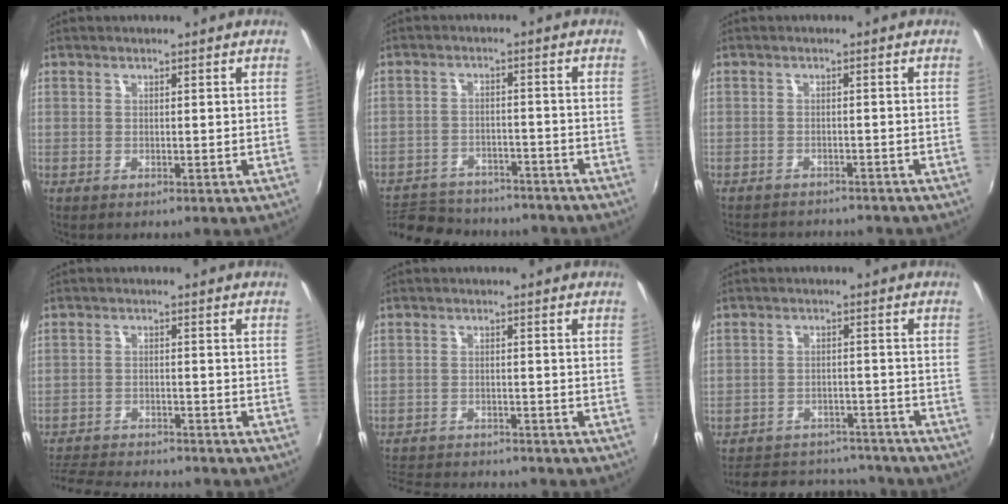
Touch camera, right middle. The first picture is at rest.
{"total": 19.2, "force": [-16.2, 7.2, 7.2], "torque": [-0.162, 0.003, -0.225]}
{"total": 8.0, "force": [-7.4, 2.1, 2.3], "torque": [-0.059, -0.014, -0.107]}
{"total": 13.7, "force": [-12.4, 3.0, 5.0], "torque": [-0.118, -0.013, -0.190]}
{"total": 12.5, "force": [-11.3, 3.3, 4.1], "torque": [-0.106, -0.008, -0.172]}
{"total": 16.0, "force": [-13.7, 6.9, 4.7], "torque": [-0.112, 0.040, -0.169]}